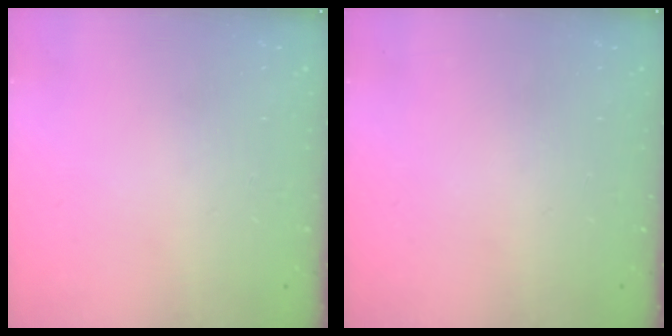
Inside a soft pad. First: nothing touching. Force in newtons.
{"total": 0.0}